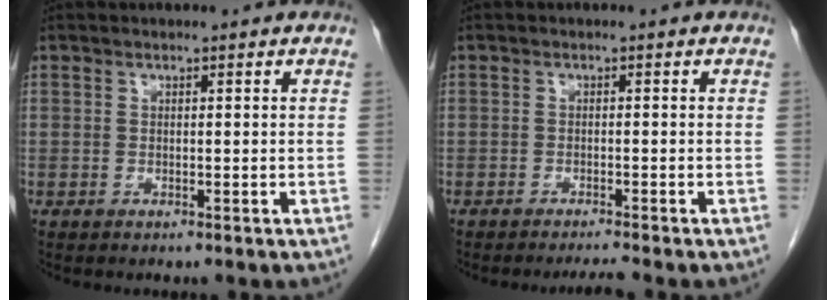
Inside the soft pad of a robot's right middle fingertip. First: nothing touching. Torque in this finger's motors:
{"motor_torque": [-0.13, 0.14, 0.00, -0.01]}